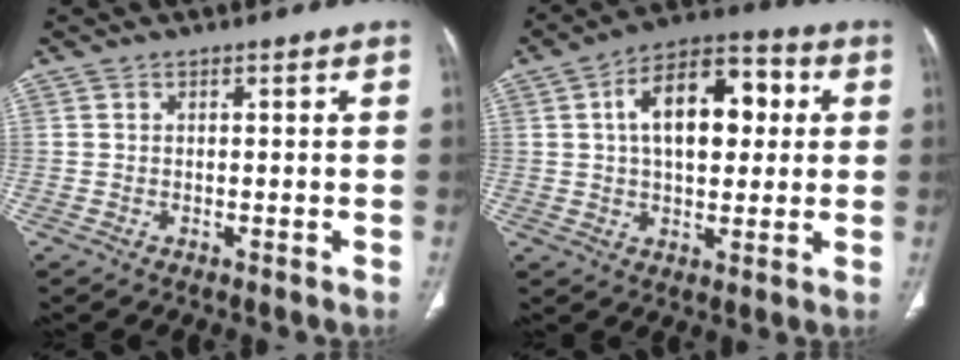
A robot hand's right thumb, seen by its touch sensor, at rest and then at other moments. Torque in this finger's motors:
{"motor_torque": [0.52, 3.52, 1.74, 0.04, 0.12]}